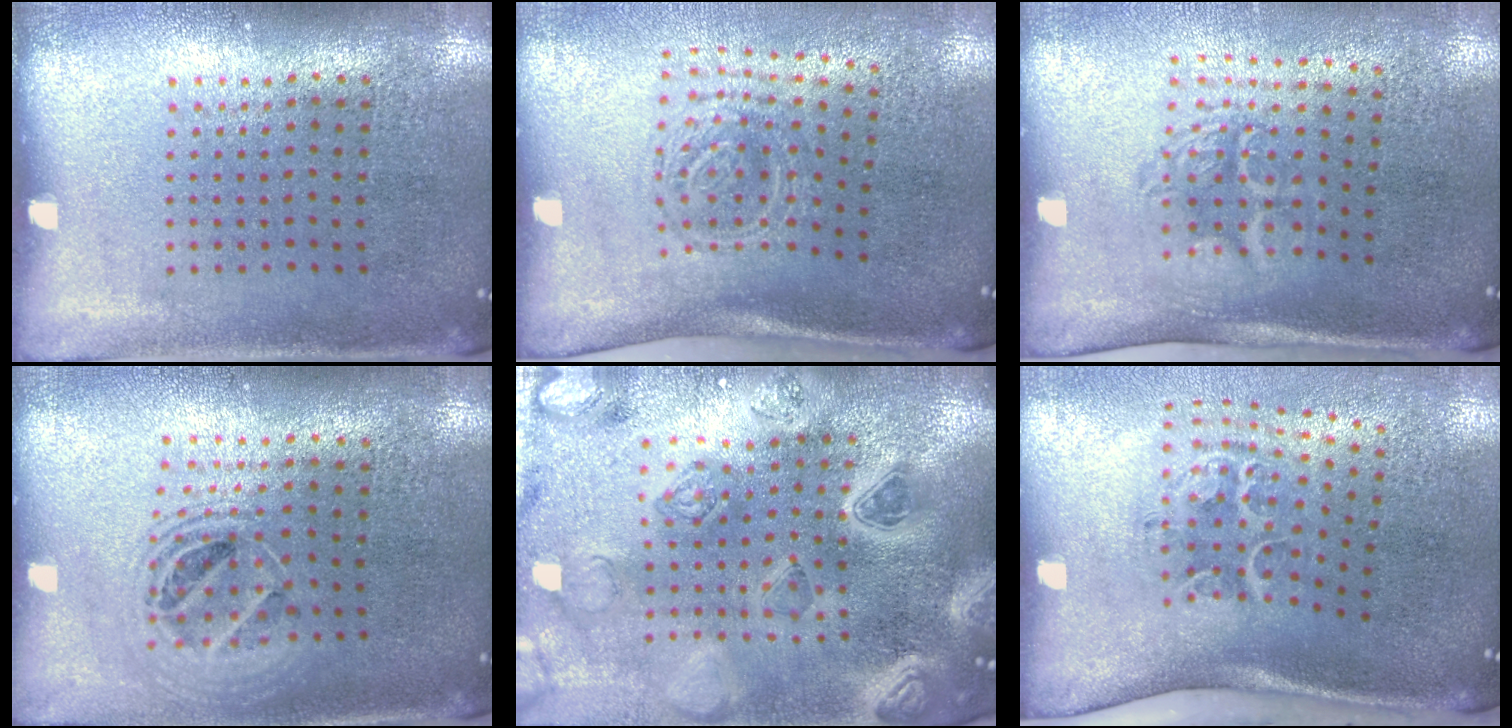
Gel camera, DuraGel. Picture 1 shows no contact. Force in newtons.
{"total": 1.8, "press": 1.3, "slide": 1.3}
{"total": 1.7, "press": 1.3, "slide": 1.1}
{"total": 1.6, "press": 1.4, "slide": 0.7}
{"total": 4.6, "press": 4.0, "slide": 2.3}
{"total": 2.1, "press": 1.4, "slide": 1.6}